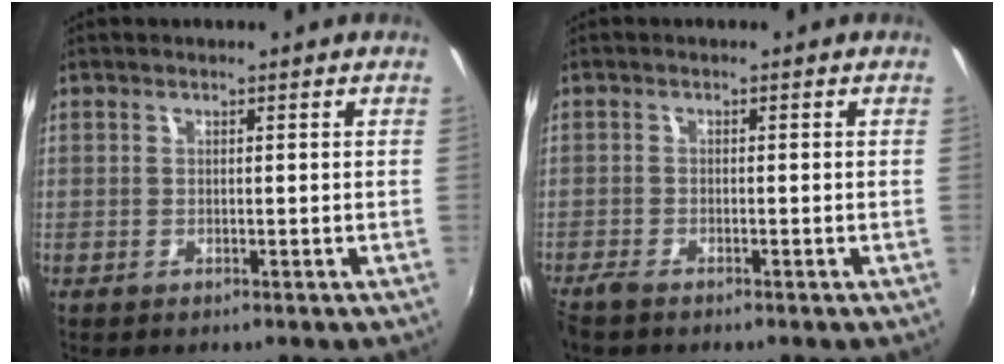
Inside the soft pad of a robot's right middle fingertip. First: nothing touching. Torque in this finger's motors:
{"motor_torque": [0.73, -0.77, 0.43, 0.12]}